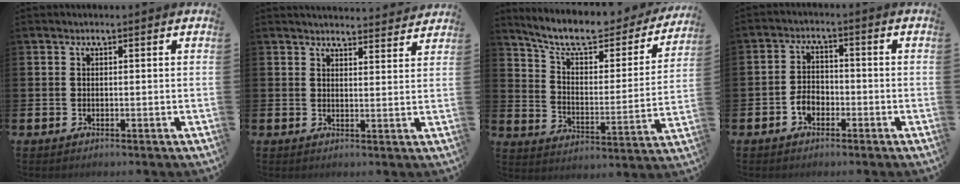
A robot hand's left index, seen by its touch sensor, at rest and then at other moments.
{"total": 3.7, "force": [3.7, 0.4, 0.1], "torque": [0.002, -0.027, 0.065]}
{"total": 9.6, "force": [8.1, 3.1, 4.1], "torque": [-0.102, -0.053, 0.134]}
{"total": 2.9, "force": [-1.6, 2.0, 1.3], "torque": [-0.022, 0.003, -0.035]}